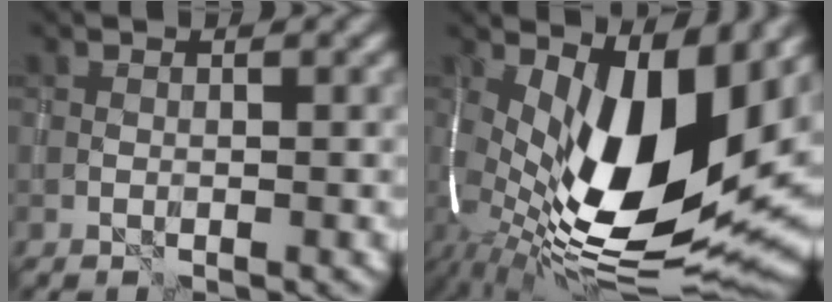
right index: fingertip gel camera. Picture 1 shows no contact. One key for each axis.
{"total": 16.7, "fx": 0.6, "fy": 8.1, "fz": 14.6, "tx": -0.252, "ty": -0.004, "tz": 0.001}